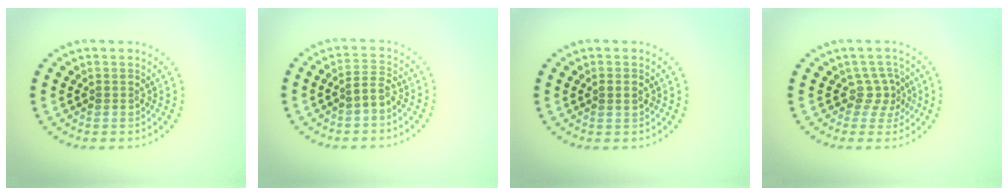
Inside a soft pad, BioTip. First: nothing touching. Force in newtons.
{"total": 1.6, "press": 1.4, "slide": 0.9}
{"total": 1.0, "press": 0.9, "slide": 0.3}
{"total": 2.2, "press": 1.5, "slide": 1.6}